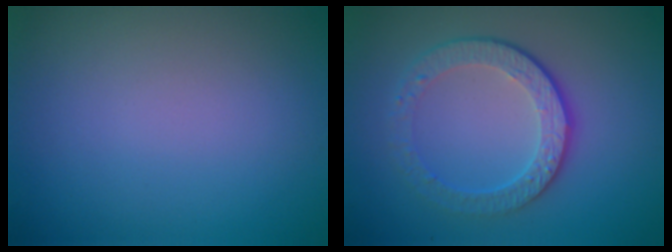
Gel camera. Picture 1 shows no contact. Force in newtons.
{"total": 4.7, "press": 3.3, "slide": 3.3}